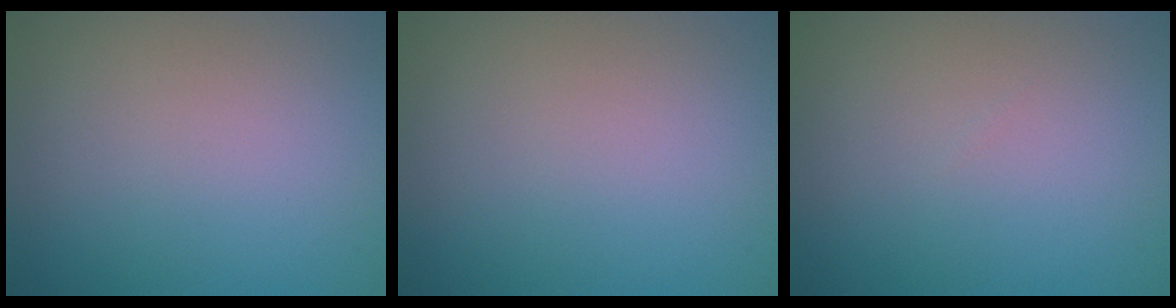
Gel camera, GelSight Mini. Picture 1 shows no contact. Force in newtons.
{"total": 0.0}
{"total": 0.0}